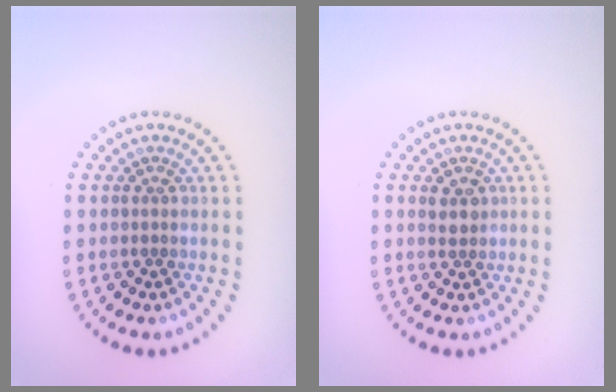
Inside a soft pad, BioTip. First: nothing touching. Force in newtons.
{"total": 1.6, "press": 1.5, "slide": 0.6}